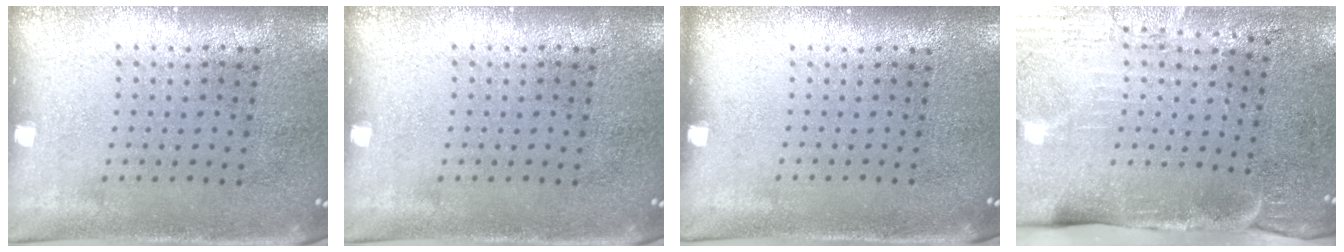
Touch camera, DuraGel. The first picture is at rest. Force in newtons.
{"total": 0.0}
{"total": 0.0}
{"total": 4.6, "press": 3.7, "slide": 2.7}